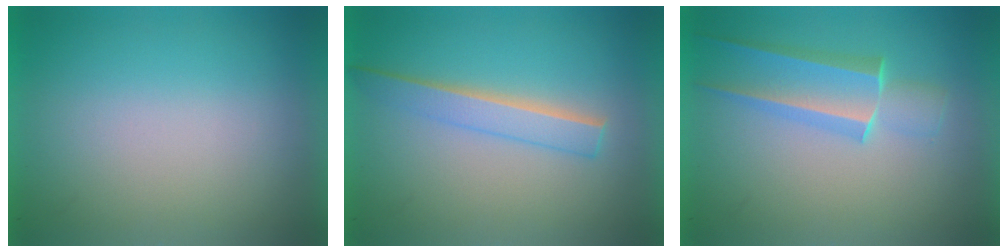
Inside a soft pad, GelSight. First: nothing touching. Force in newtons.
{"total": 2.2}
{"total": 2.6}